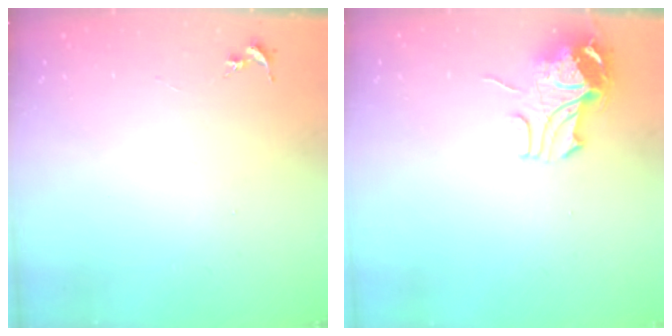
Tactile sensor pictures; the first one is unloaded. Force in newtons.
{"total": 9.6, "press": 9.5, "slide": 1.1}